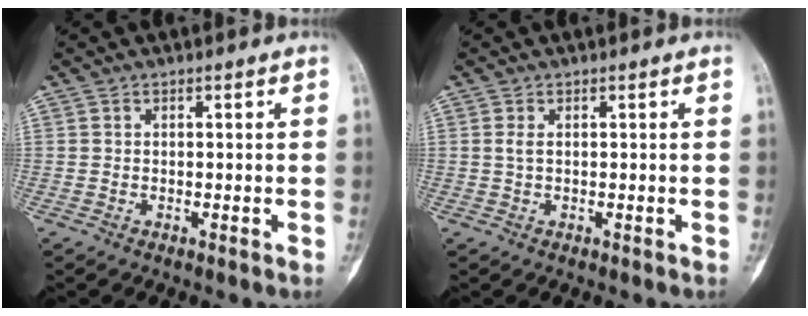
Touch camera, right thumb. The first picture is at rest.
{"total": 1.0, "force": [0.3, 0.3, 0.8], "torque": [-0.025, 0.002, 0.008]}